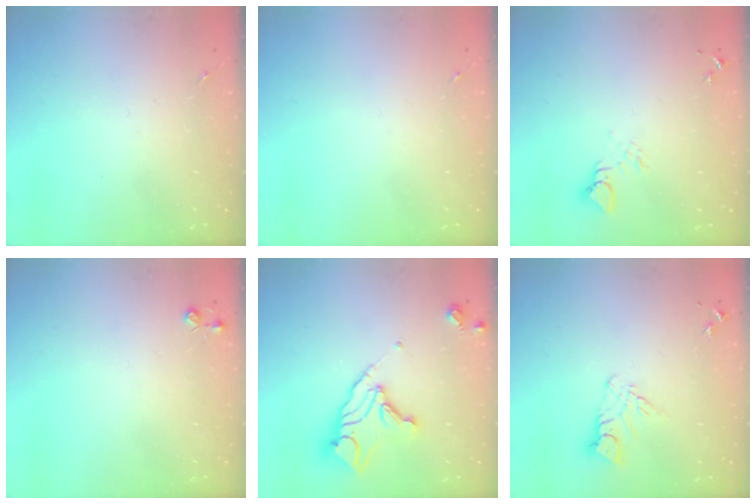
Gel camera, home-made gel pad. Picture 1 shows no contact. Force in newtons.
{"total": 0.0}
{"total": 3.8, "press": 3.8, "slide": 0.2}
{"total": 3.7, "press": 3.7, "slide": 0.5}
{"total": 14.3, "press": 14.3, "slide": 1.0}
{"total": 7.0, "press": 7.0, "slide": 0.7}